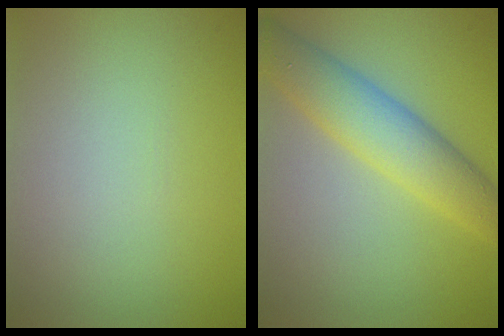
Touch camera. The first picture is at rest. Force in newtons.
{"total": 5.7, "press": 5.7, "slide": 0.1}